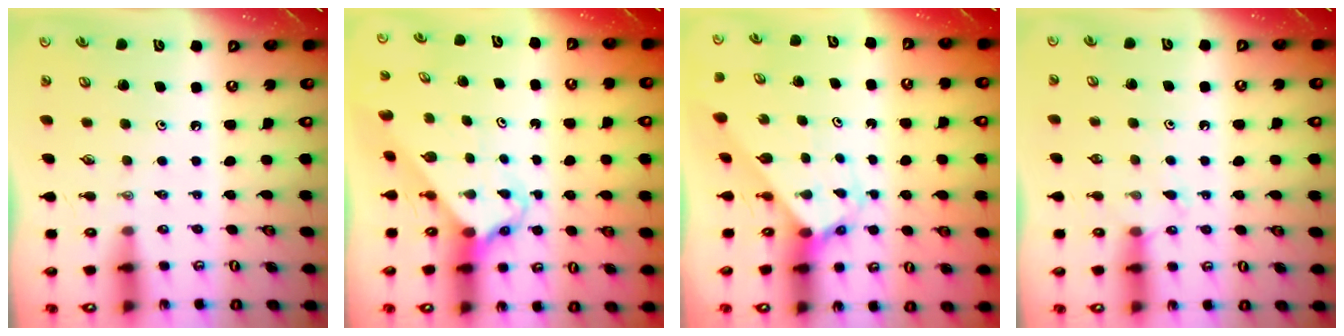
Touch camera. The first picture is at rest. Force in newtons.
{"total": 2.6, "press": 2.6, "slide": 0.2}
{"total": 2.6, "press": 2.6, "slide": 0.2}
{"total": 5.2, "press": 5.2, "slide": 0.5}